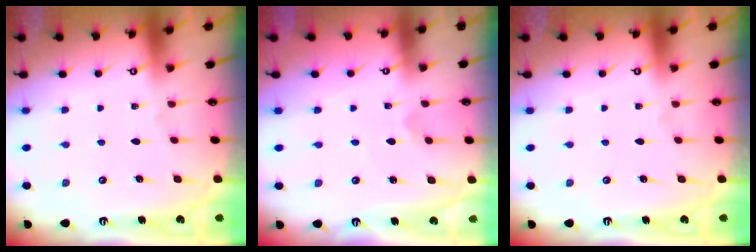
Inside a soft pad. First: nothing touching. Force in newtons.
{"total": 1.8, "press": 1.8, "slide": 0.4}
{"total": 0.0}